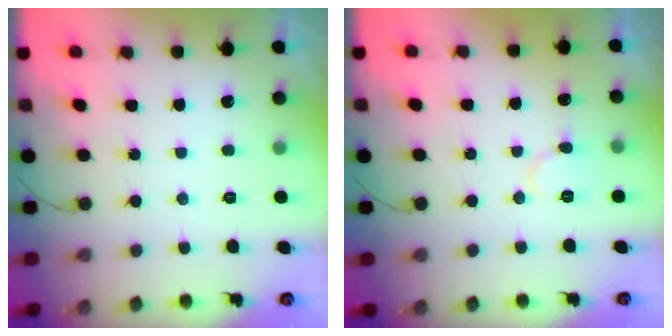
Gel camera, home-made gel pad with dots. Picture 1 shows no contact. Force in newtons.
{"total": 6.0, "press": 6.0, "slide": 0.4}